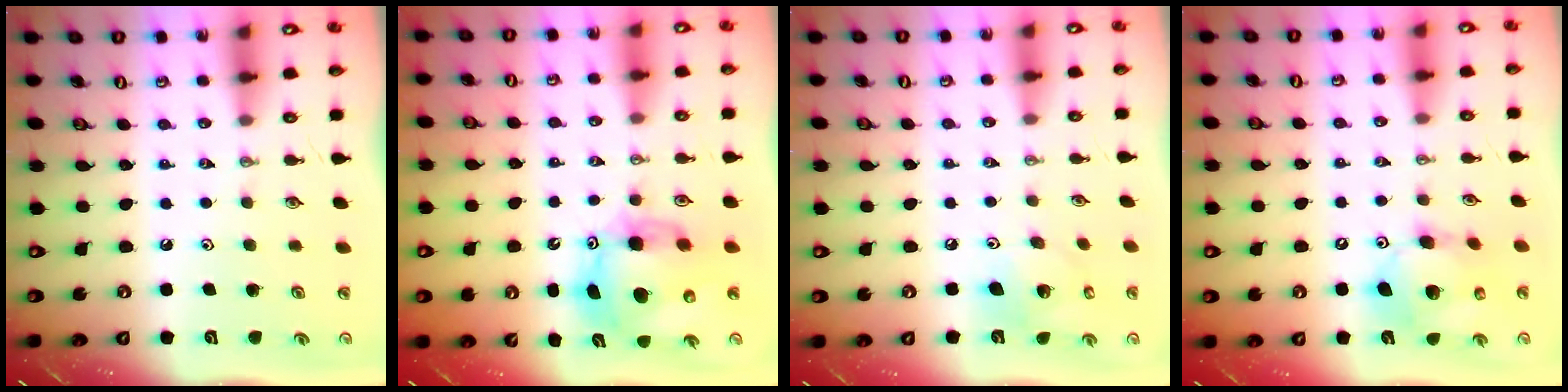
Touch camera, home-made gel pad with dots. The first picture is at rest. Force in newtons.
{"total": 12.6, "press": 12.5, "slide": 1.7}
{"total": 12.4, "press": 12.0, "slide": 3.1}
{"total": 12.7, "press": 12.3, "slide": 3.0}